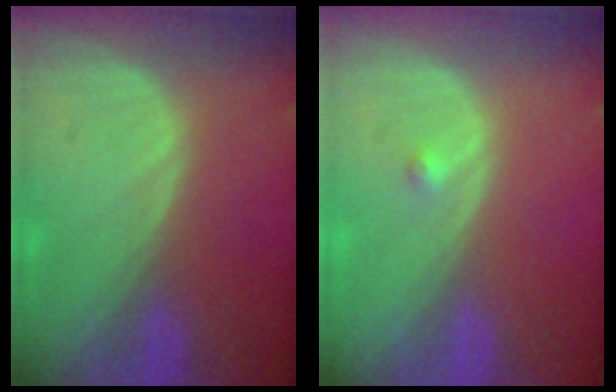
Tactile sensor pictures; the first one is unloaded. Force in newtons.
{"total": 0.7, "press": 0.7, "slide": 0.1}